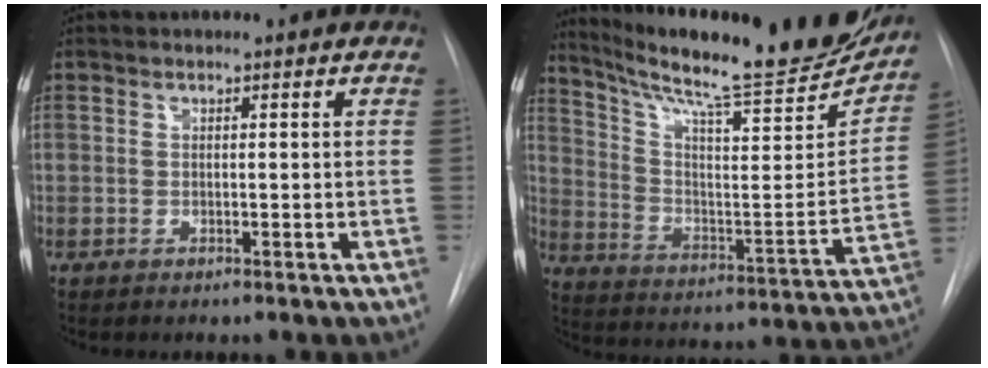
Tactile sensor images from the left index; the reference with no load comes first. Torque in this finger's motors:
{"motor_torque": [0.00, -0.58, 0.43, 0.13]}